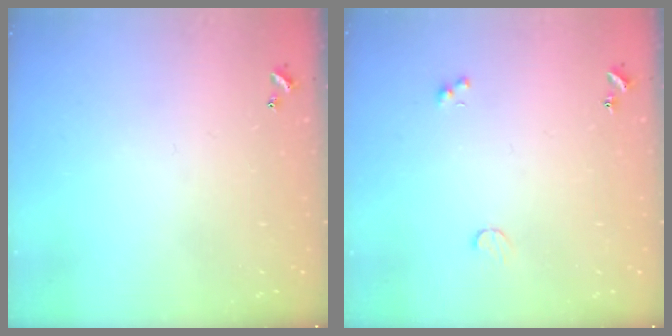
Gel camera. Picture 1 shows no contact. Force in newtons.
{"total": 1.1, "press": 1.0, "slide": 0.6}